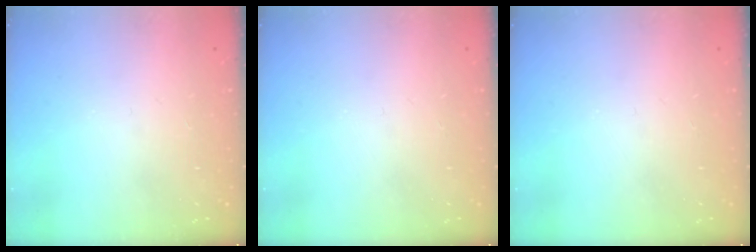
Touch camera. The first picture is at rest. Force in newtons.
{"total": 0.0}
{"total": 0.0}